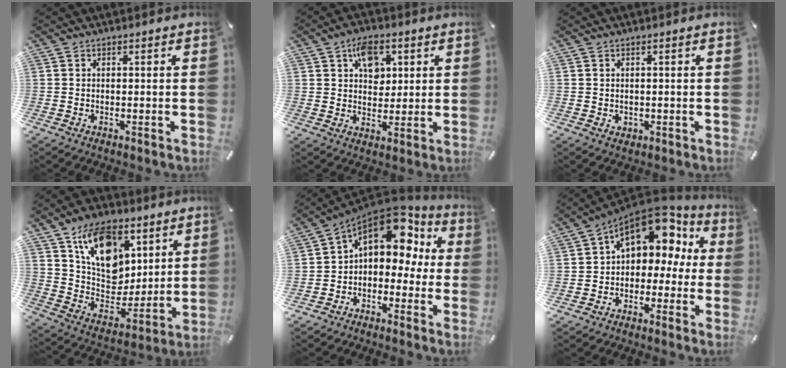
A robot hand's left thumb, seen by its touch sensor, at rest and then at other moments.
{"total": 7.9, "force": [3.3, 5.8, 4.3], "torque": [-0.050, -0.002, 0.054]}
{"total": 1.0, "force": [0.1, 0.9, 0.1], "torque": [-0.004, 0.006, 0.001]}
{"total": 16.3, "force": [8.3, 11.7, 7.7], "torque": [-0.122, -0.039, 0.159]}
{"total": 12.8, "force": [4.6, 8.6, 8.3], "torque": [-0.130, -0.028, 0.075]}
{"total": 13.4, "force": [5.9, 8.8, 8.3], "torque": [-0.122, -0.036, 0.100]}